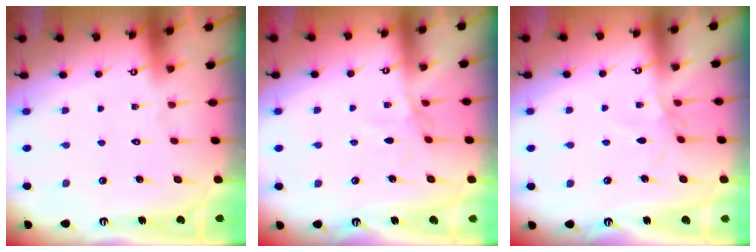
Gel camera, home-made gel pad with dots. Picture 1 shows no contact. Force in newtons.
{"total": 2.0, "press": 1.9, "slide": 0.4}
{"total": 2.2, "press": 2.1, "slide": 0.5}